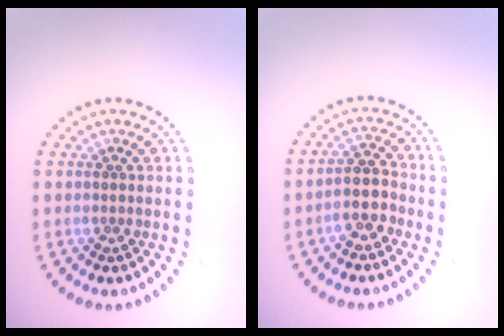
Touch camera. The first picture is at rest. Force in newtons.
{"total": 3.0, "press": 2.6, "slide": 1.5}